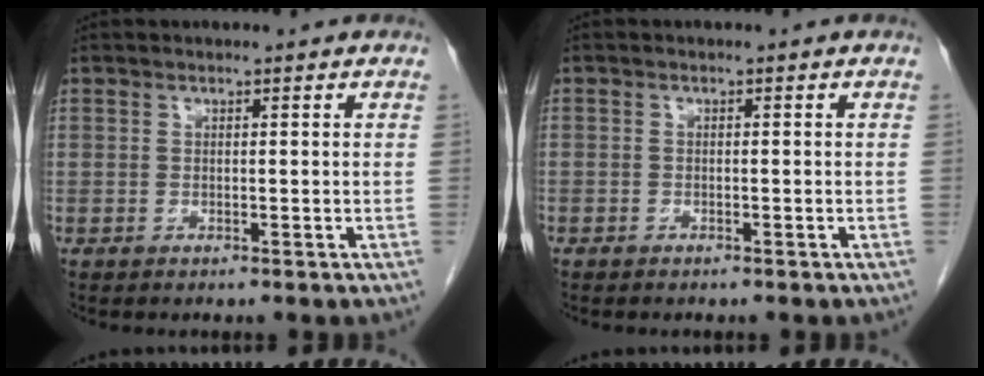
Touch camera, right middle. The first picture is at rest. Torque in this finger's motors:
{"motor_torque": [0.44, -0.52, -0.34, -0.21]}